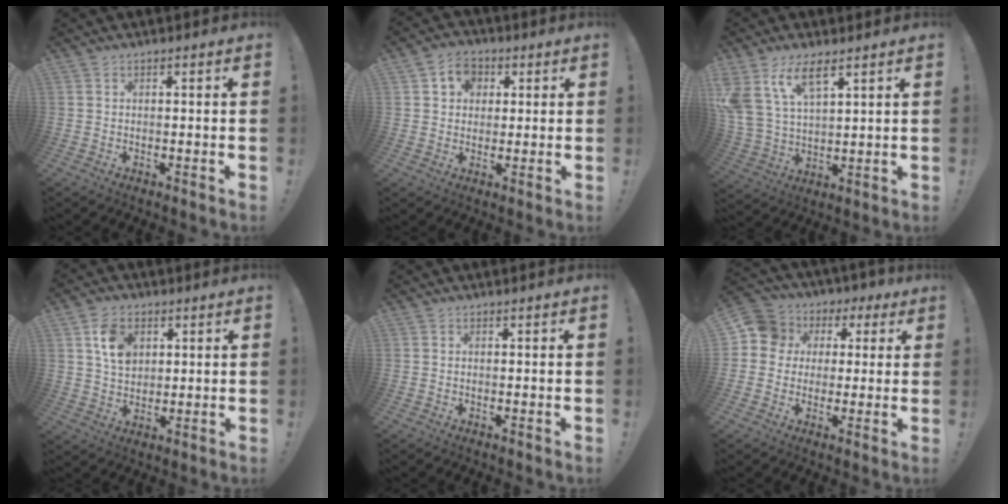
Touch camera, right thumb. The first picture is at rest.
{"total": 7.6, "force": [2.4, 6.5, 3.1], "torque": [-0.048, 0.000, 0.047]}
{"total": 12.1, "force": [7.7, 5.6, 7.4], "torque": [-0.175, -0.027, 0.145]}
{"total": 8.7, "force": [3.5, 6.4, 4.9], "torque": [-0.074, -0.003, 0.068]}
{"total": 0.0}
{"total": 9.2, "force": [1.6, 8.5, 2.9], "torque": [-0.041, 0.002, 0.036]}